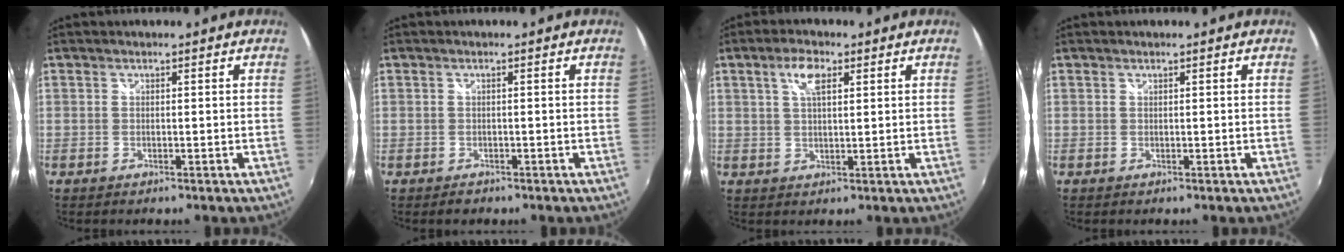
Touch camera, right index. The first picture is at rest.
{"total": 1.3, "force": [-0.9, 1.0, 0.3], "torque": [-0.006, 0.000, -0.011]}
{"total": 4.8, "force": [2.1, 1.9, 3.9], "torque": [-0.070, 0.009, 0.038]}
{"total": 0.0}